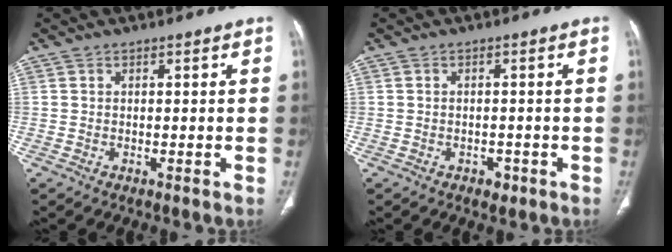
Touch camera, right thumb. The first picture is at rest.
{"total": 1.9, "force": [-1.0, 1.3, 0.9], "torque": [-0.006, 0.005, -0.010]}